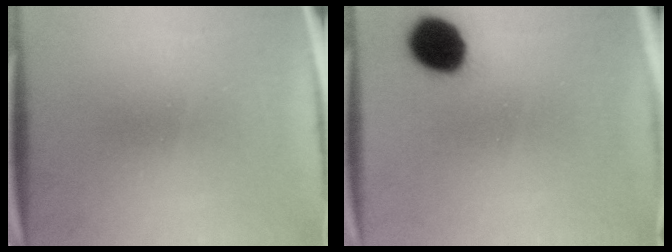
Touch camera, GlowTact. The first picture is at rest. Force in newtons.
{"total": 11.4}